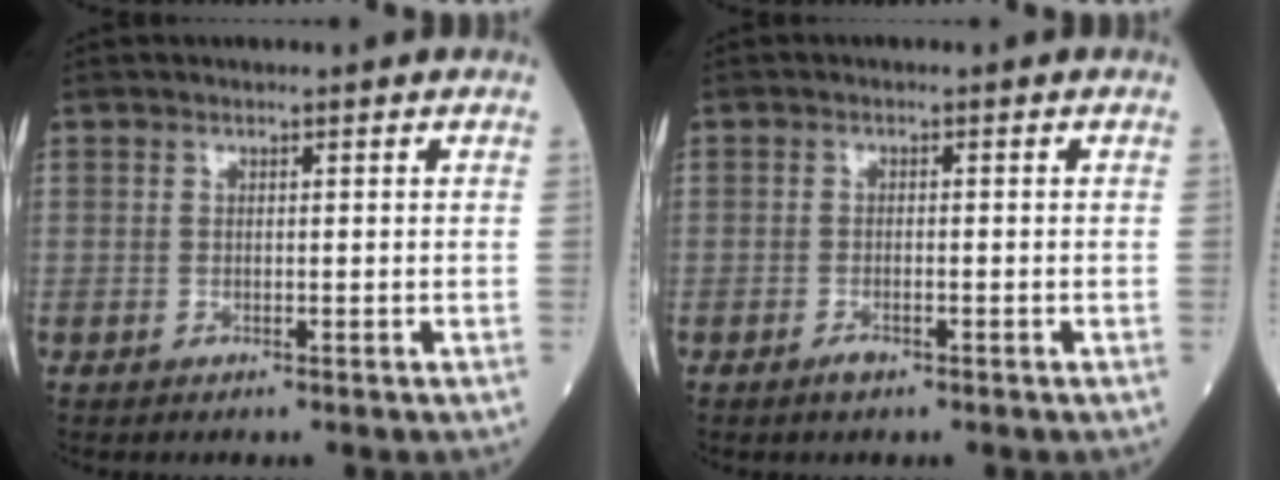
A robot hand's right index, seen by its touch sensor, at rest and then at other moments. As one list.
[{"total": 1.4, "force": [-0.7, 0.7, 0.9], "torque": [-0.015, -0.001, -0.005]}]